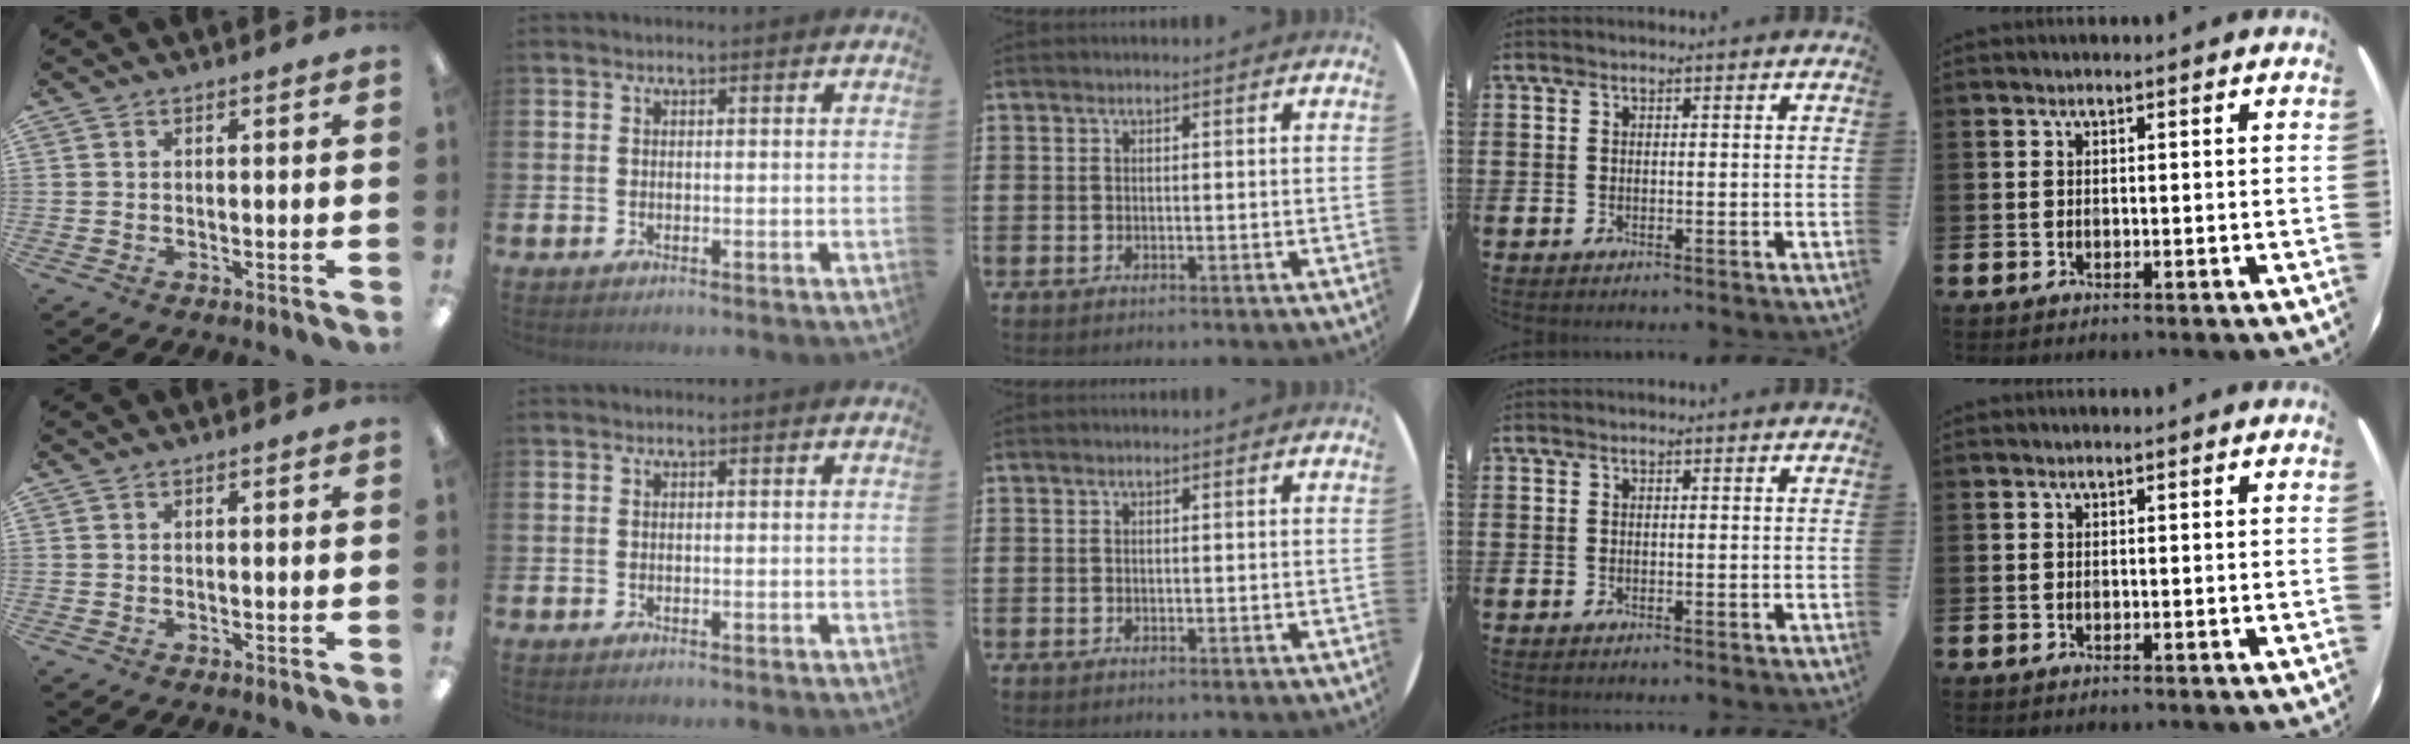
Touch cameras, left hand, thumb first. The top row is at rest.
{}